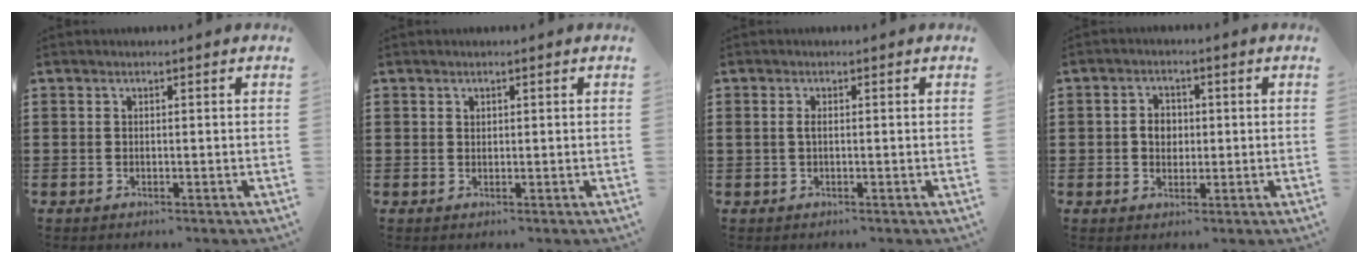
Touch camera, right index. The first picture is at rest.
{"total": 0.7, "force": [0.4, 0.5, 0.1], "torque": [-0.004, 0.001, 0.009]}
{"total": 1.1, "force": [-0.1, 0.3, 1.0], "torque": [-0.028, -0.002, -0.005]}
{"total": 3.1, "force": [0.0, 2.5, 1.9], "torque": [-0.043, 0.009, -0.003]}